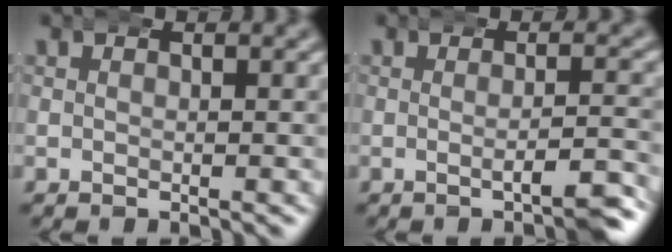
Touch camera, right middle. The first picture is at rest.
{"total": 2.7, "force": [-1.5, -0.2, 2.2], "torque": [-0.030, 0.005, -0.031]}